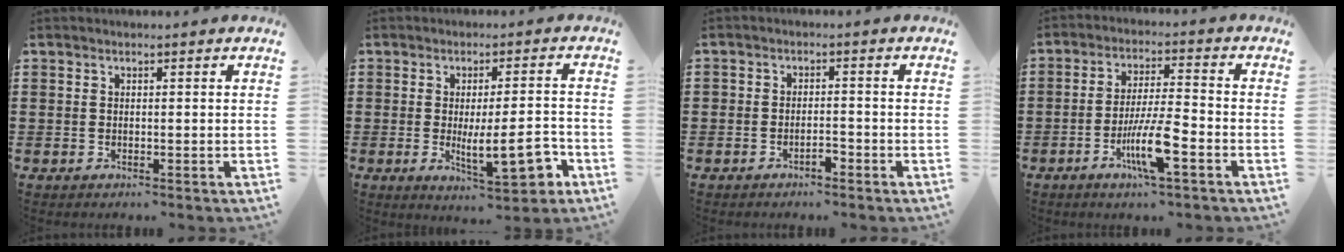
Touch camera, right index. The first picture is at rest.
{"total": 9.4, "force": [-2.5, 2.7, 8.6], "torque": [-0.121, -0.017, -0.038]}
{"total": 1.9, "force": [-1.6, 0.6, 0.8], "torque": [-0.020, 0.001, -0.032]}
{"total": 8.4, "force": [-3.6, 1.3, 7.4], "torque": [-0.152, -0.012, -0.070]}